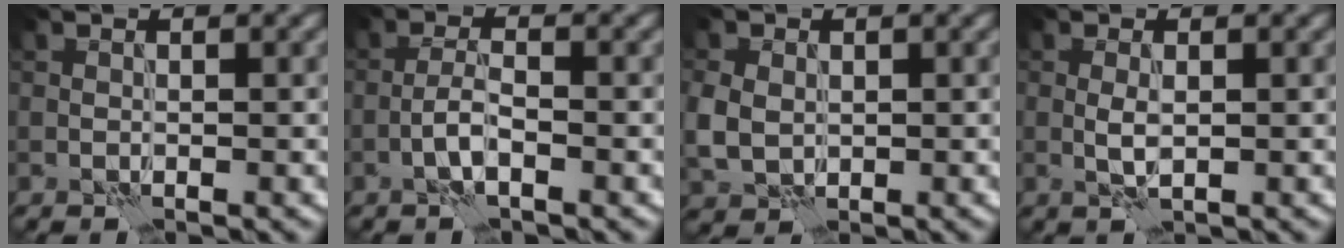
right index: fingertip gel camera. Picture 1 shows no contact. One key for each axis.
{"total": 1.9, "fx": -0.9, "fy": 0.5, "fz": 1.7, "tx": -0.037, "ty": 0.007, "tz": -0.024}
{"total": 3.2, "fx": 0.2, "fy": 2.8, "fz": 1.7, "tx": -0.047, "ty": -0.001, "tz": 0.001}
{"total": 1.4, "fx": 0.2, "fy": 0.6, "fz": 1.3, "tx": -0.030, "ty": -0.002, "tz": 0.003}